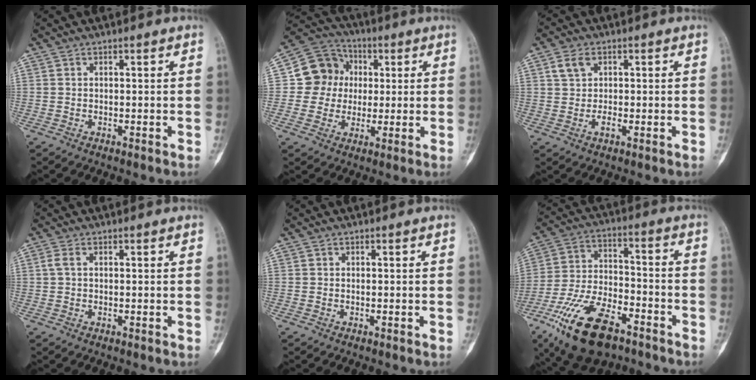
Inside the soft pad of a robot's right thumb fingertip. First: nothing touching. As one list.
[{"total": 10.9, "force": [1.1, 10.2, 3.5], "torque": [-0.023, 0.016, 0.014]}, {"total": 4.3, "force": [0.9, 3.1, 2.7], "torque": [-0.046, 0.000, 0.016]}, {"total": 1.6, "force": [0.4, 0.9, 1.2], "torque": [-0.037, 0.003, 0.007]}, {"total": 0.0}, {"total": 19.0, "force": [-11.0, 8.8, 12.6], "torque": [-0.238, 0.047, -0.195]}]